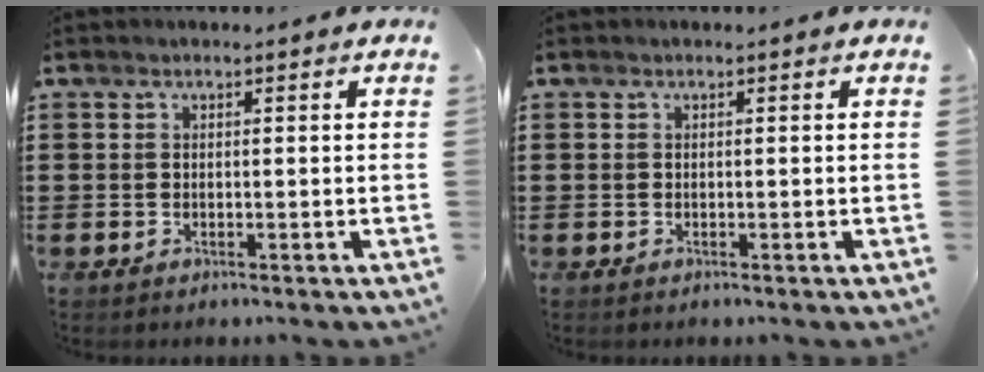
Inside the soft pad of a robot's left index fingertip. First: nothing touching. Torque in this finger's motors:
{"motor_torque": [-0.08, 0.13, 0.00, -0.01]}